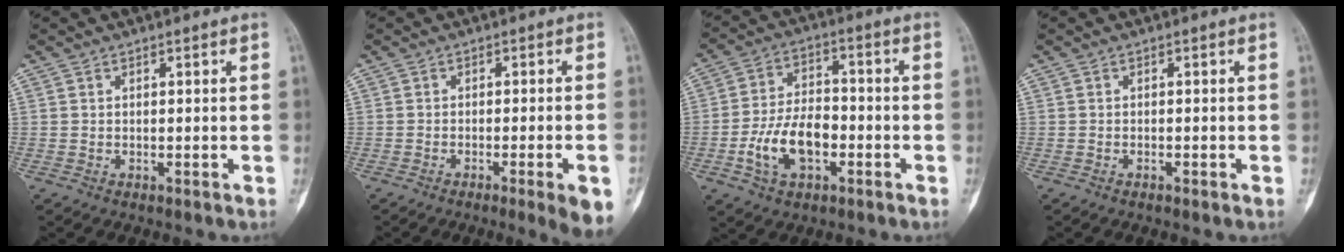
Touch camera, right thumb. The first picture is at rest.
{"total": 7.3, "force": [-3.7, 0.2, 6.3], "torque": [-0.079, 0.001, -0.050]}
{"total": 11.6, "force": [-3.6, 6.8, 8.7], "torque": [-0.150, 0.028, -0.065]}
{"total": 0.6, "force": [-0.4, 0.2, 0.4], "torque": [-0.008, 0.003, -0.007]}